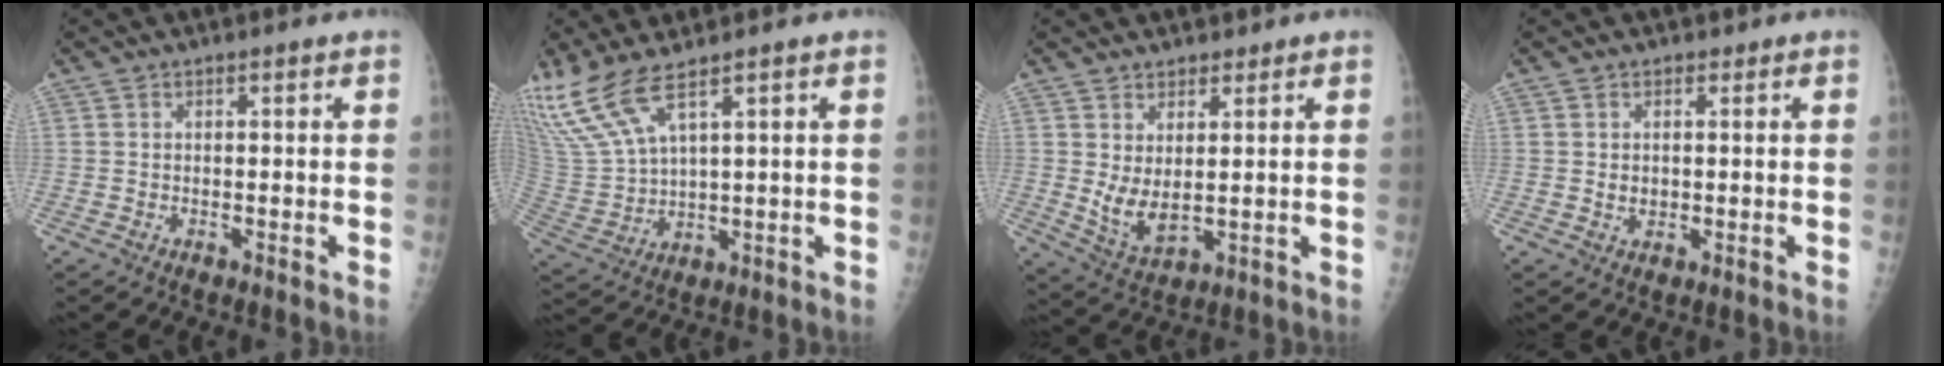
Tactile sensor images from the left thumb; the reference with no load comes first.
{"total": 10.2, "force": [7.6, 2.2, 6.5], "torque": [-0.162, -0.027, 0.178]}
{"total": 6.5, "force": [1.9, 3.9, 4.8], "torque": [-0.075, -0.027, 0.047]}
{"total": 2.0, "force": [0.3, 1.8, 0.9], "torque": [-0.006, -0.002, 0.007]}